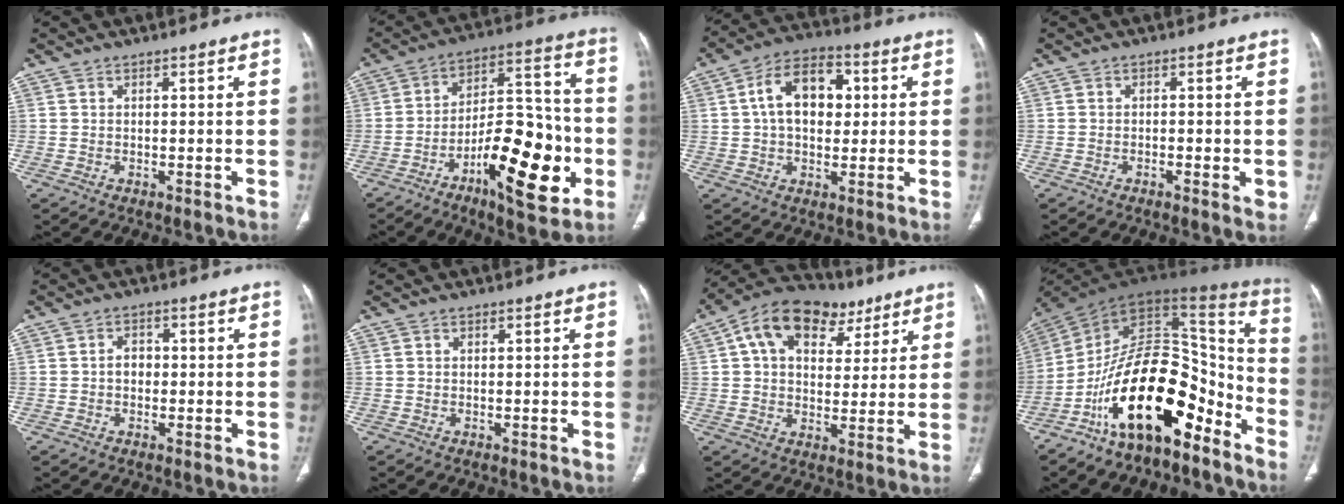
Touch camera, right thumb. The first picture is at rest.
{"total": 20.1, "force": [-7.3, 7.9, 17.0], "torque": [-0.232, 0.044, -0.109]}
{"total": 12.3, "force": [1.9, 8.1, 9.0], "torque": [-0.127, 0.018, 0.025]}
{"total": 2.5, "force": [-0.7, 0.8, 2.3], "torque": [-0.034, 0.000, -0.011]}
{"total": 2.5, "force": [-0.3, 2.0, 1.5], "torque": [-0.012, 0.008, -0.010]}
{"total": 0.0}
{"total": 17.6, "force": [8.1, 11.4, 10.6], "torque": [-0.139, 0.010, 0.126]}
{"total": 26.3, "force": [-13.8, 11.7, 19.1], "torque": [-0.304, 0.103, -0.232]}